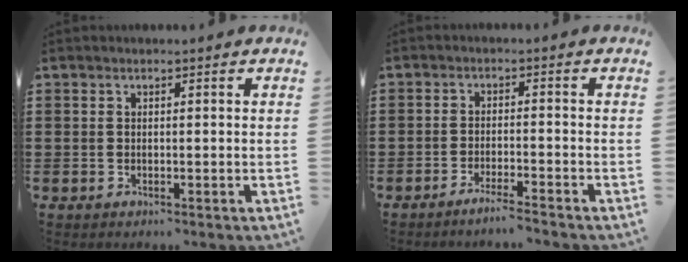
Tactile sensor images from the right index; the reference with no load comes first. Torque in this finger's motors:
{"motor_torque": [-0.78, 0.83, -0.32, -0.06]}